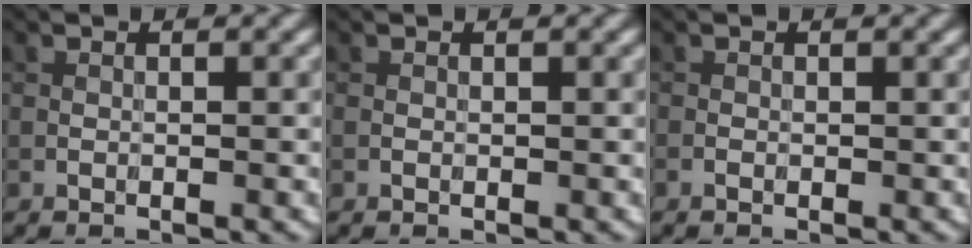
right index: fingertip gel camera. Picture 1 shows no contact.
{"total": 0.0}
{"total": 0.0}